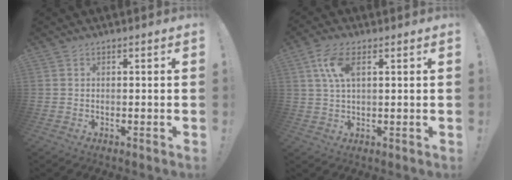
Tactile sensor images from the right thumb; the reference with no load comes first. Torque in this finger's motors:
{"motor_torque": [0.11, 0.02, 0.79, 0.15, 0.29]}